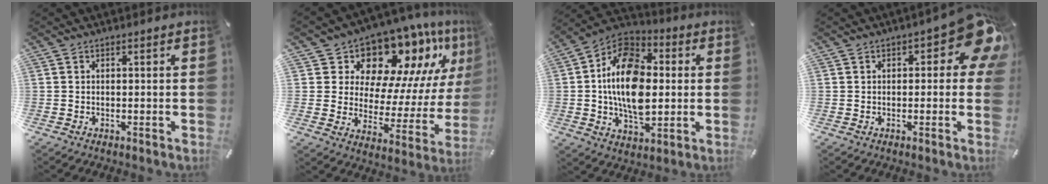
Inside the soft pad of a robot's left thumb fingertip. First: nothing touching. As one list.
[{"total": 13.5, "force": [11.3, 6.5, 3.5], "torque": [-0.047, -0.123, 0.187]}, {"total": 17.0, "force": [0.0, 11.4, 12.7], "torque": [-0.257, 0.003, -0.007]}, {"total": 10.8, "force": [3.9, 4.4, 9.1], "torque": [-0.107, -0.024, 0.063]}]